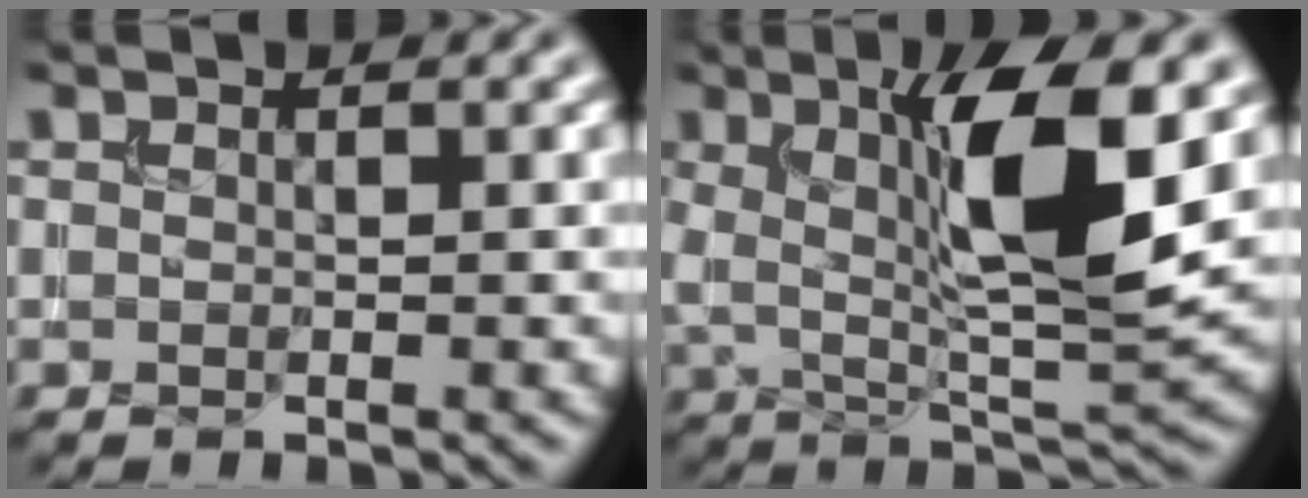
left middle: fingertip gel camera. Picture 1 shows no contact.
{"total": 9.5, "force": [1.8, 2.6, 9.0], "torque": [-0.157, -0.006, 0.032]}